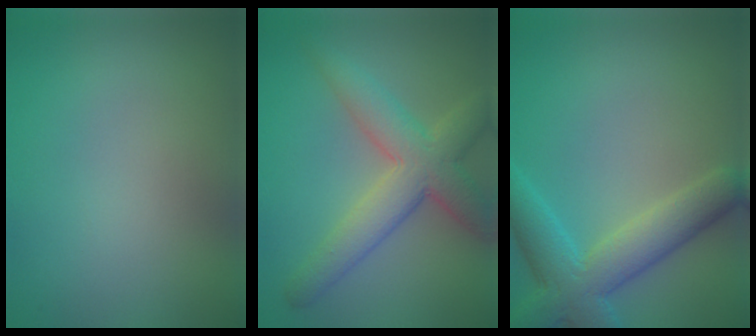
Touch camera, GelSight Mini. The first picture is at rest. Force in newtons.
{"total": 6.2, "press": 6.2, "slide": 0.5}
{"total": 6.3, "press": 6.3, "slide": 0.3}